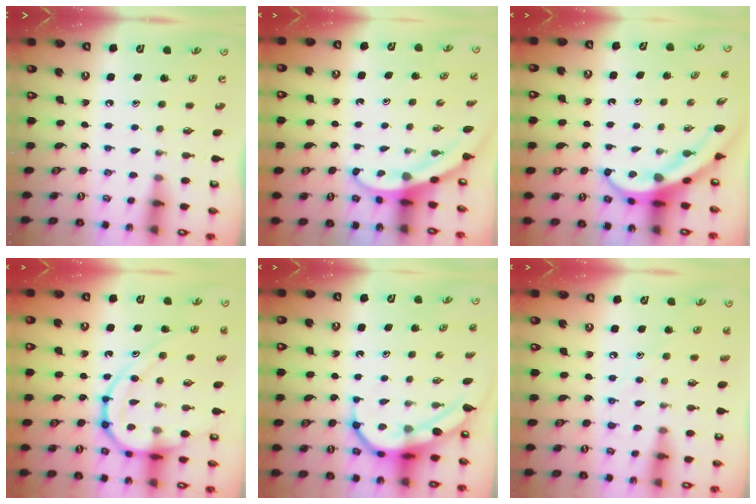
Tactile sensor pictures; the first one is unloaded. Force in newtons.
{"total": 3.1, "press": 3.1, "slide": 0.2}
{"total": 7.0, "press": 6.9, "slide": 0.7}
{"total": 15.8, "press": 15.7, "slide": 1.5}
{"total": 8.7, "press": 8.7, "slide": 0.8}
{"total": 8.2, "press": 8.2, "slide": 0.6}